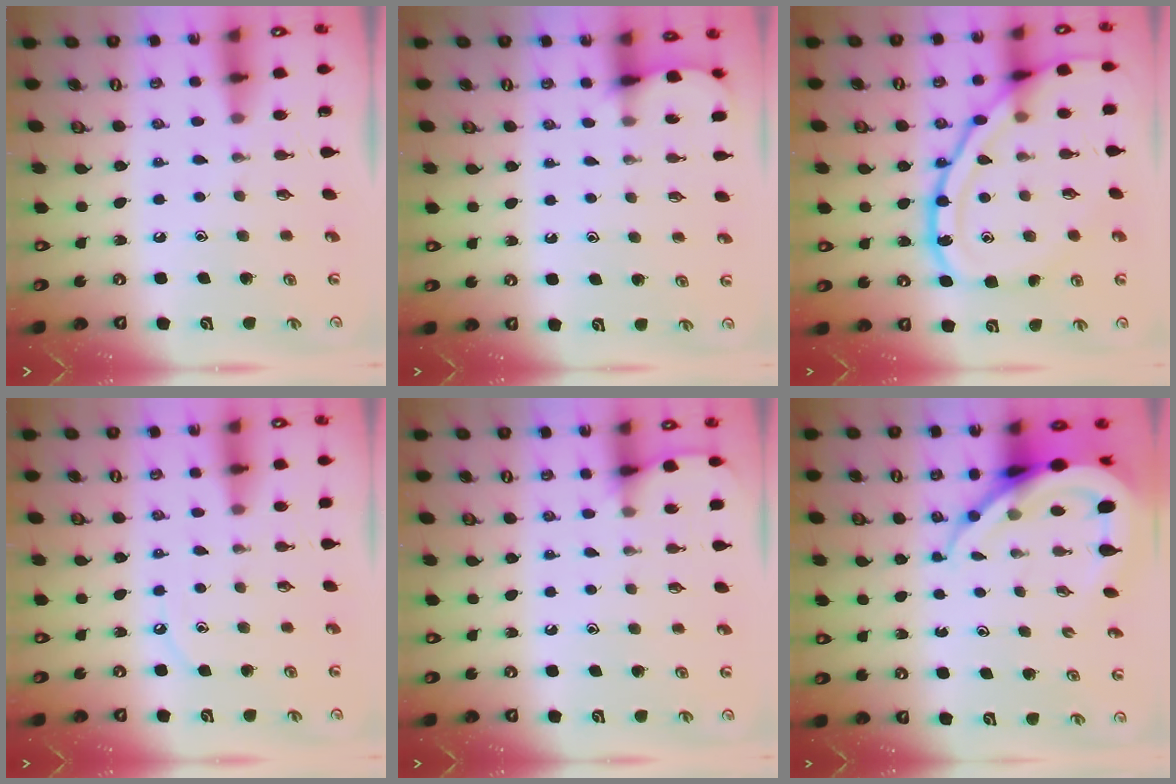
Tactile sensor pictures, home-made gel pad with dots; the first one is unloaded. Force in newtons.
{"total": 3.8, "press": 3.8, "slide": 0.4}
{"total": 18.1, "press": 18.1, "slide": 1.0}
{"total": 4.5, "press": 4.4, "slide": 0.6}
{"total": 5.0, "press": 5.0, "slide": 0.7}
{"total": 11.5, "press": 11.4, "slide": 1.2}